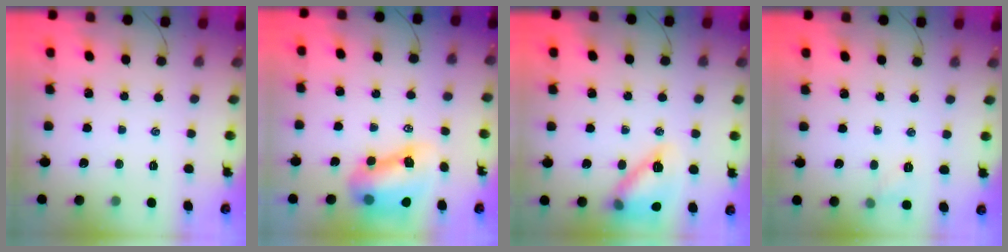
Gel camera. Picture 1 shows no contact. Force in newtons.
{"total": 10.5, "press": 10.1, "slide": 2.9}
{"total": 13.4, "press": 13.3, "slide": 1.8}
{"total": 4.7, "press": 4.5, "slide": 1.4}